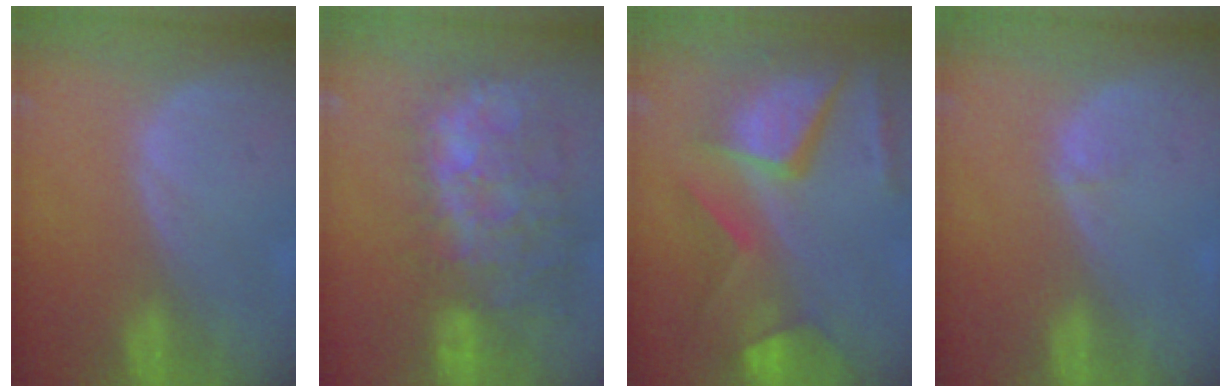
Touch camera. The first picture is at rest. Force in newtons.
{"total": 11.7, "press": 10.8, "slide": 4.4}
{"total": 12.0, "press": 9.9, "slide": 6.8}
{"total": 0.5, "press": 0.5, "slide": 0.2}